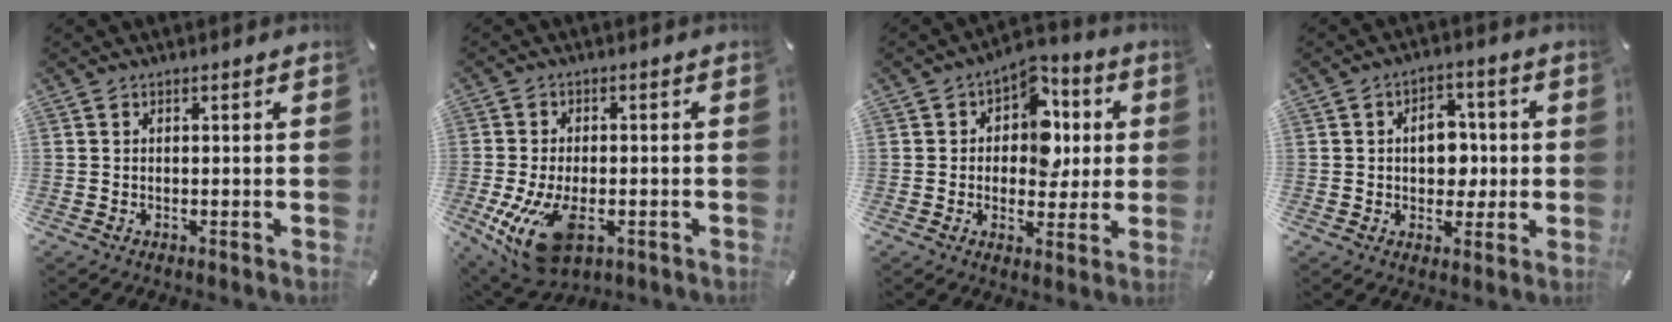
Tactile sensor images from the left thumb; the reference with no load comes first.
{"total": 12.5, "force": [-3.8, 7.0, 9.6], "torque": [-0.204, -0.005, -0.065]}
{"total": 10.3, "force": [1.7, 8.2, 6.0], "torque": [-0.082, -0.010, 0.030]}
{"total": 8.6, "force": [0.3, 6.2, 5.9], "torque": [-0.076, 0.005, 0.001]}